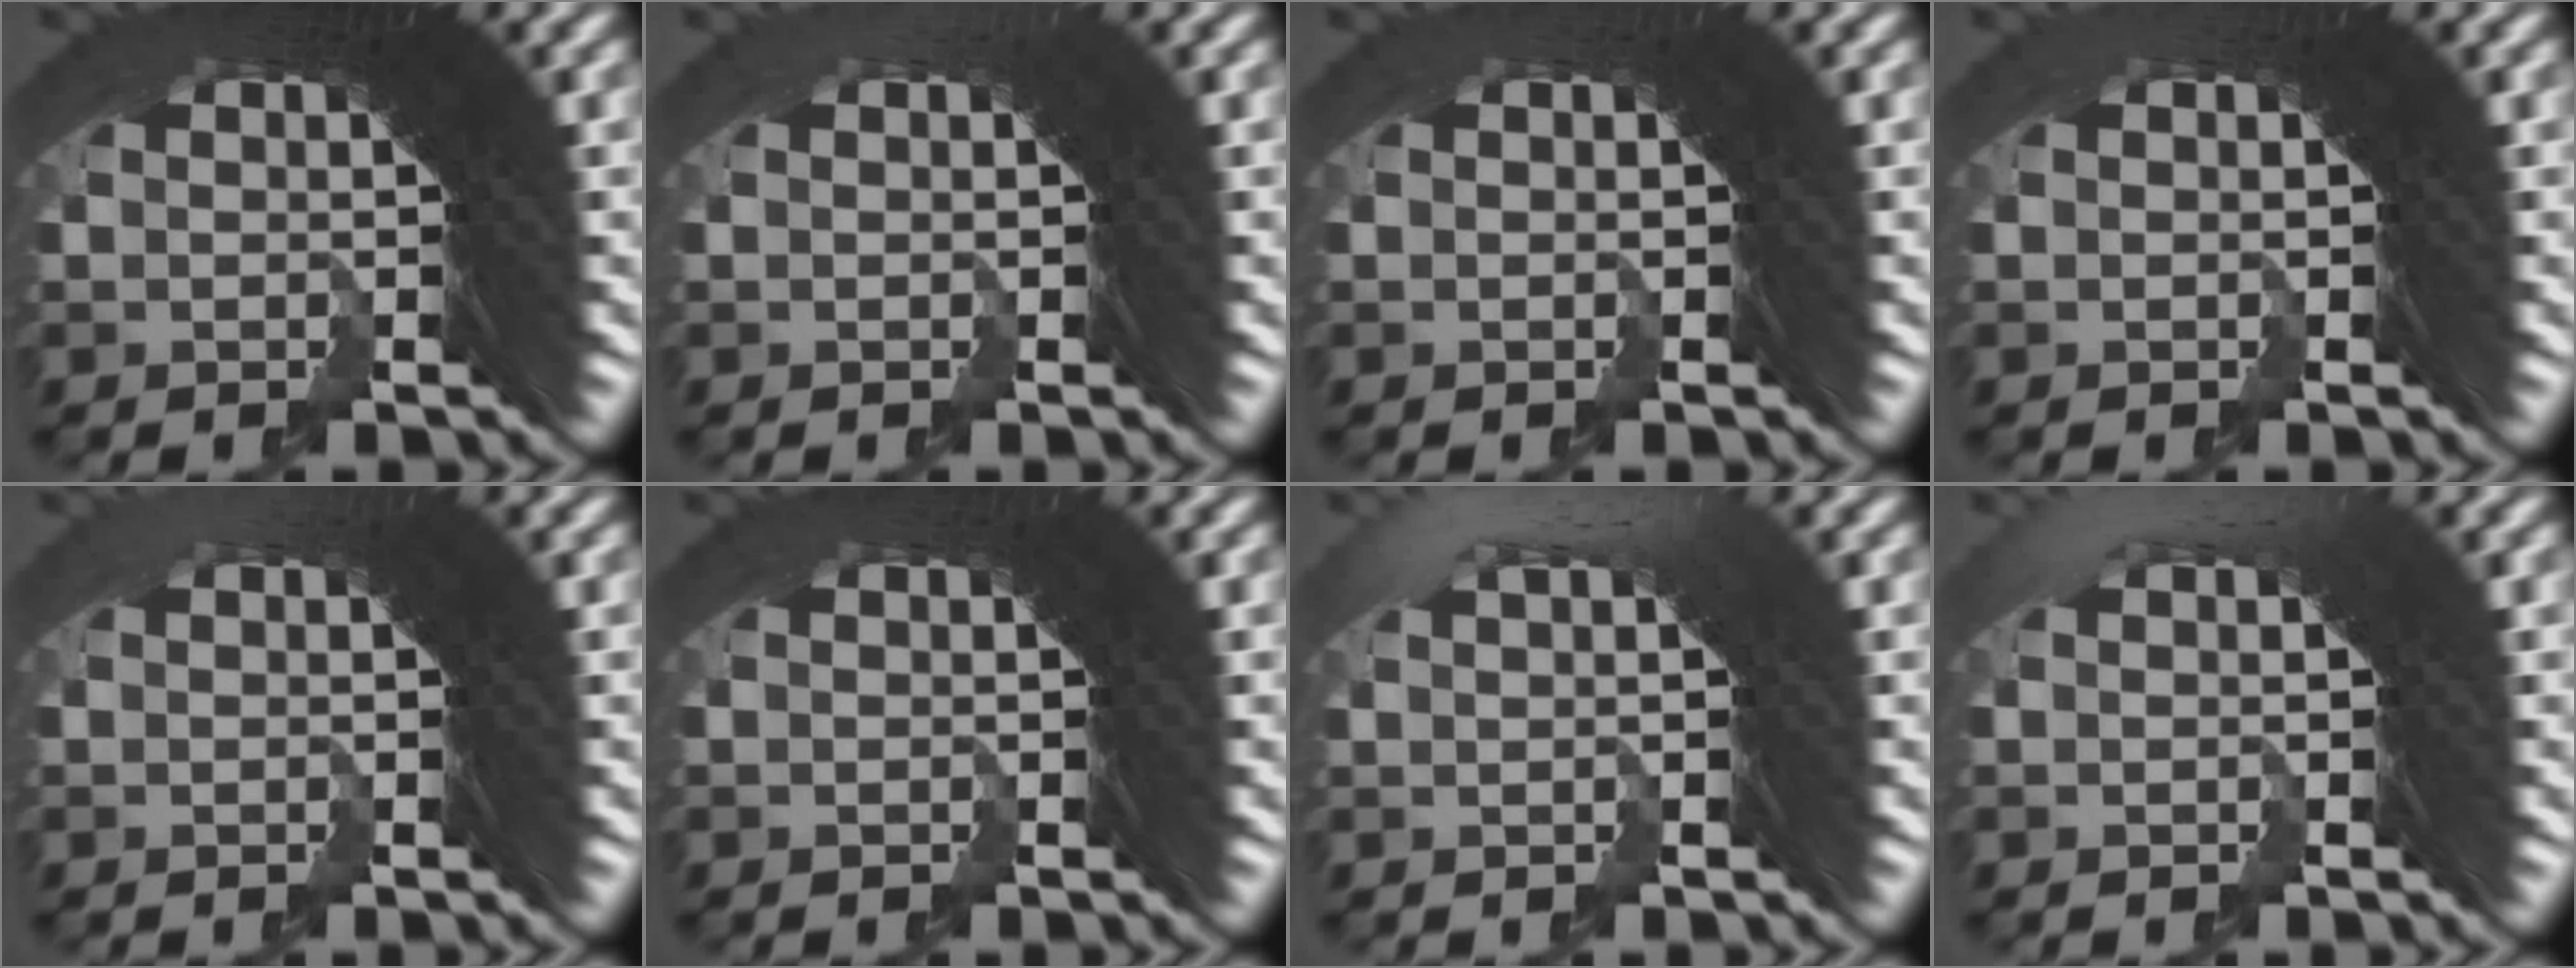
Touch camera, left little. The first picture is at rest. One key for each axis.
{"total": 2.5, "fx": -0.8, "fy": -1.4, "fz": -1.9, "tx": 0.026, "ty": -0.004, "tz": -0.011}
{"total": 1.0, "fx": -0.3, "fy": -0.3, "fz": -0.9, "tx": 0.012, "ty": 0.000, "tz": -0.006}
{"total": 1.6, "fx": -0.5, "fy": -0.7, "fz": -1.4, "tx": 0.021, "ty": -0.003, "tz": -0.008}
{"total": 3.9, "fx": -1.2, "fy": -2.4, "fz": -2.8, "tx": 0.039, "ty": -0.010, "tz": -0.015}
{"total": 0.7, "fx": -0.2, "fy": -0.2, "fz": -0.7, "tx": 0.008, "ty": 0.000, "tz": -0.004}
{"total": 5.0, "fx": -0.4, "fy": -3.9, "fz": -3.0, "tx": 0.050, "ty": 0.001, "tz": 0.001}
{"total": 5.1, "fx": -1.1, "fy": -3.5, "fz": -3.5, "tx": 0.044, "ty": -0.011, "tz": -0.010}